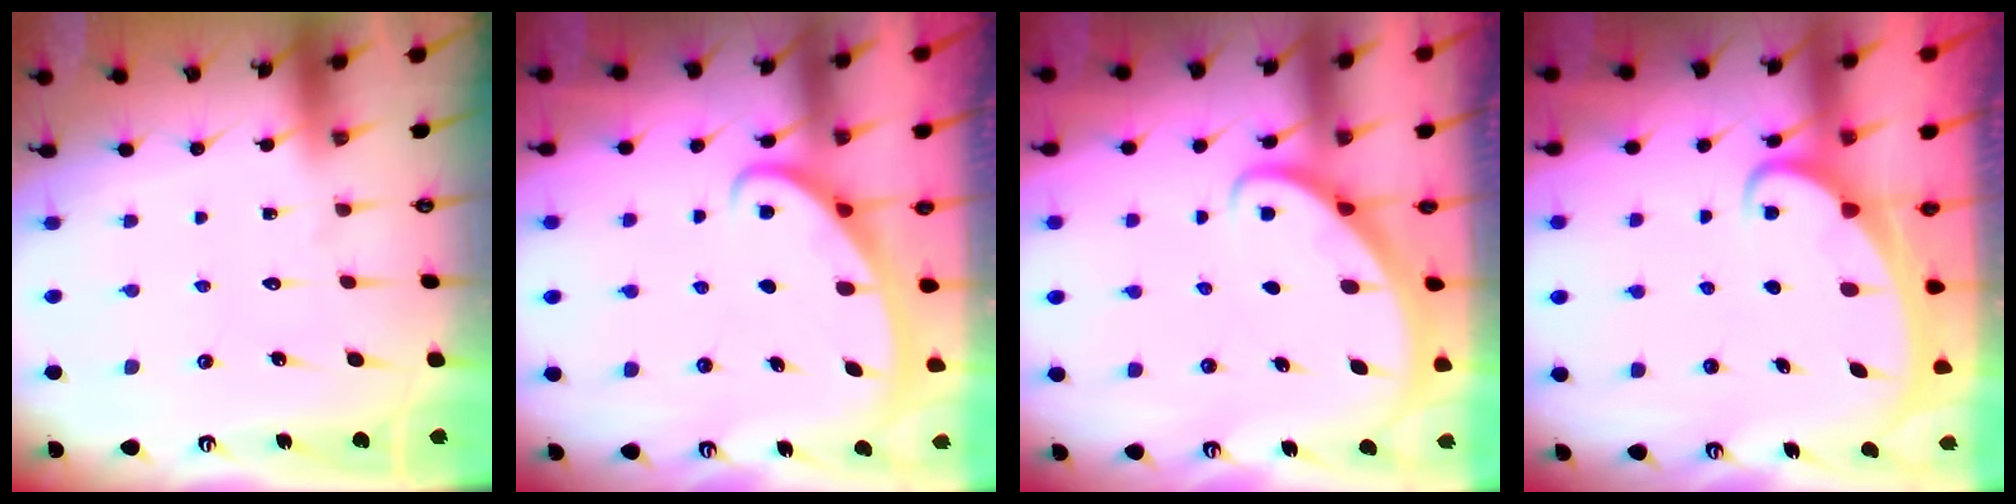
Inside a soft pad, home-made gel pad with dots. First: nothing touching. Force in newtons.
{"total": 2.9, "press": 2.9, "slide": 0.3}
{"total": 2.9, "press": 2.9, "slide": 0.2}
{"total": 2.2, "press": 2.2, "slide": 0.2}